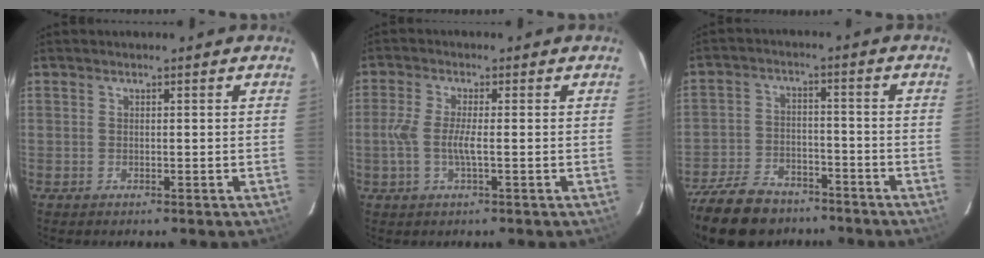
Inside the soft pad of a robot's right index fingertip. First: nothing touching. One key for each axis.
{"total": 4.9, "fx": -0.9, "fy": 0.7, "fz": 4.8, "tx": -0.103, "ty": -0.002, "tz": -0.020}
{"total": 16.9, "fx": -13.0, "fy": 8.2, "fz": 7.0, "tx": -0.181, "ty": -0.005, "tz": -0.209}